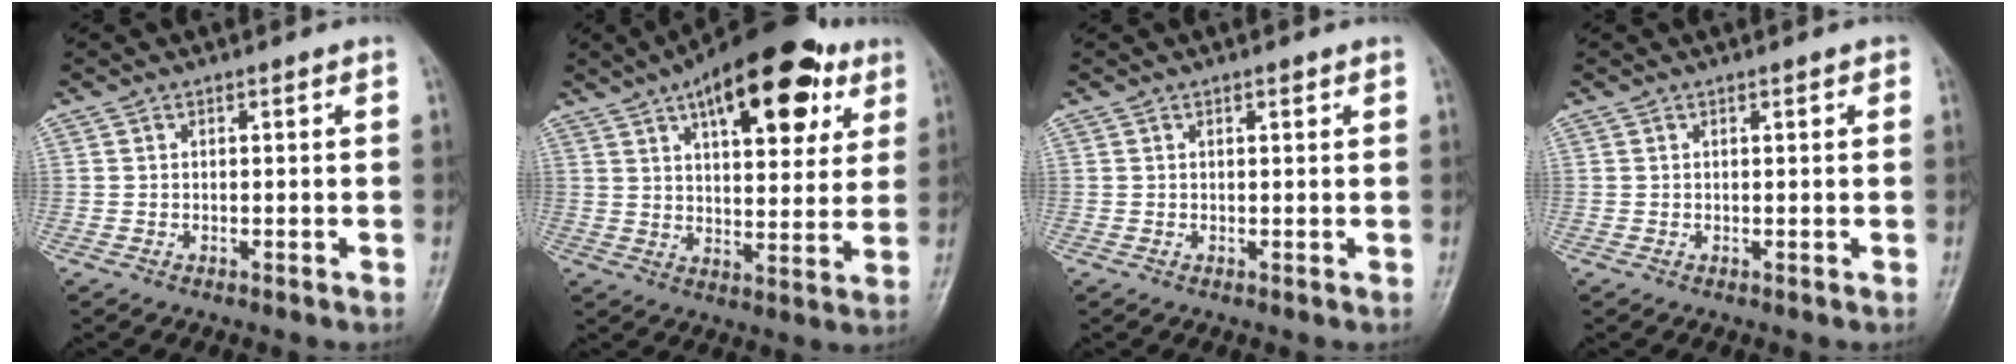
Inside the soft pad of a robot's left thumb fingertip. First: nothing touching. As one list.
[{"total": 21.3, "force": [10.7, 9.5, 15.8], "torque": [-0.196, -0.015, 0.156]}, {"total": 0.7, "force": [0.4, 0.2, 0.5], "torque": [-0.008, -0.001, 0.005]}, {"total": 0.9, "force": [0.4, 0.3, 0.8], "torque": [-0.009, 0.001, 0.004]}]